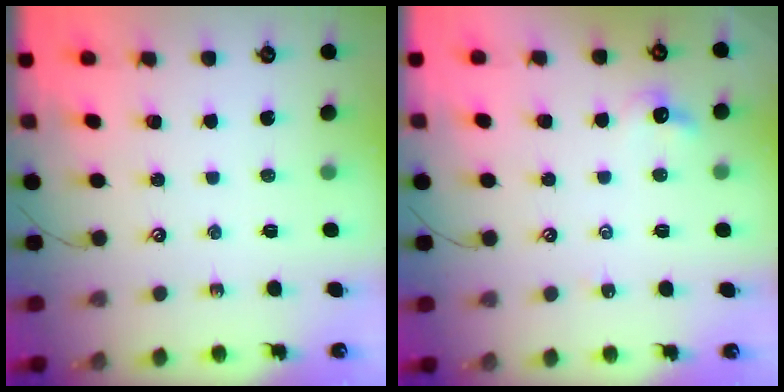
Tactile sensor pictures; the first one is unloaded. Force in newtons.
{"total": 2.0, "press": 2.0, "slide": 0.3}